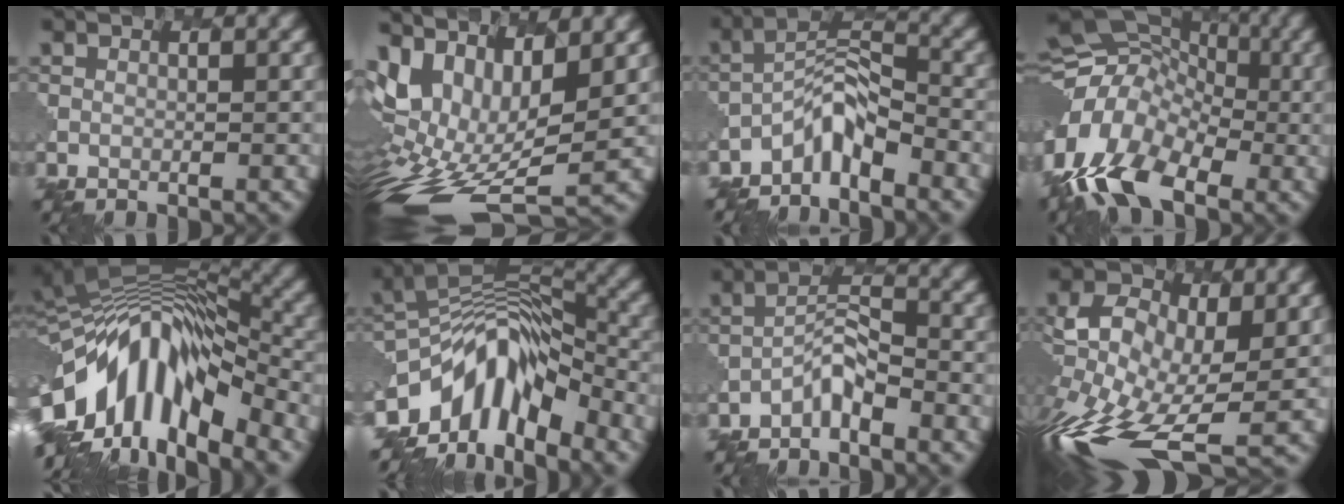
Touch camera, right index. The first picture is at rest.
{"total": 14.0, "force": [-0.1, 7.6, 11.7], "torque": [-0.236, -0.005, 0.036]}
{"total": 4.2, "force": [-3.1, 1.3, 2.4], "torque": [-0.036, 0.008, -0.067]}
{"total": 12.0, "force": [-5.2, 7.6, 7.7], "torque": [-0.150, 0.003, -0.113]}
{"total": 14.7, "force": [-4.4, 7.3, 12.0], "torque": [-0.200, 0.024, -0.084]}
{"total": 10.0, "force": [-5.7, 4.8, 6.6], "torque": [-0.094, 0.006, -0.113]}
{"total": 2.7, "force": [-2.0, 0.7, 1.6], "torque": [-0.031, 0.012, -0.041]}
{"total": 14.5, "force": [-3.7, 7.5, 11.8], "torque": [-0.262, -0.019, -0.066]}